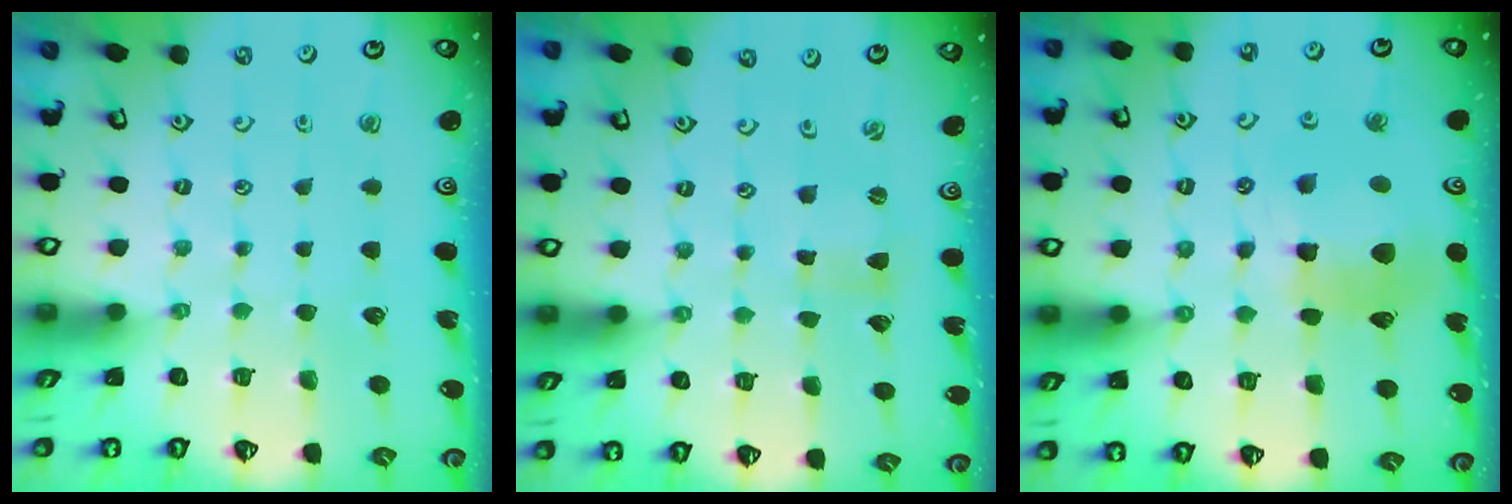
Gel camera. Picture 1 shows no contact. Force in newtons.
{"total": 0.0}
{"total": 13.3, "press": 13.2, "slide": 1.9}